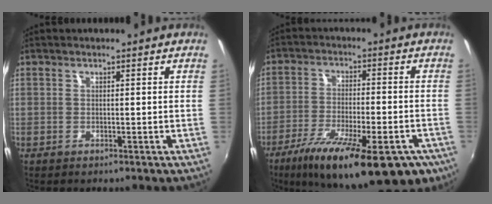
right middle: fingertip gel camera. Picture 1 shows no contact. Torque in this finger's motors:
{"motor_torque": [1.11, -1.03, 0.36, 0.21]}